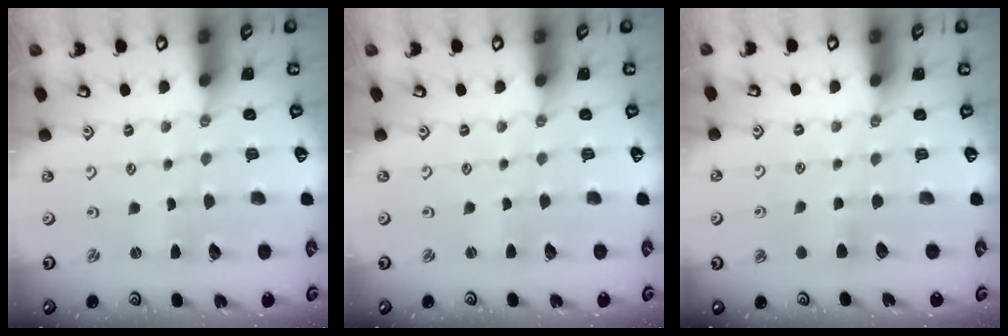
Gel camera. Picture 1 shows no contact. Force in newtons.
{"total": 1.6, "press": 1.5, "slide": 0.3}
{"total": 4.2, "press": 4.1, "slide": 0.6}